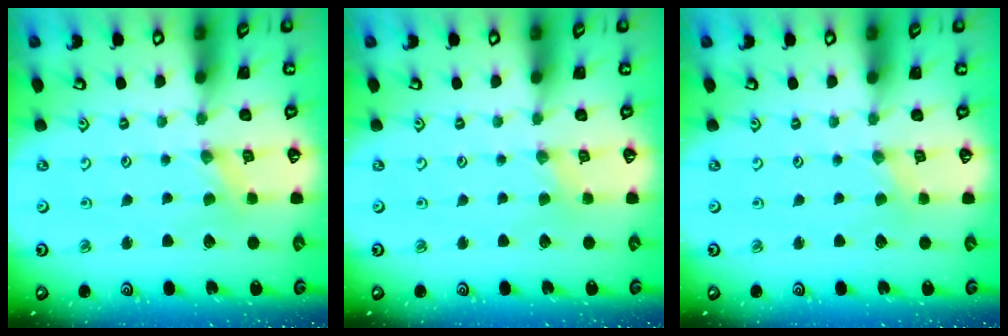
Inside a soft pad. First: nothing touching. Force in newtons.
{"total": 1.8, "press": 1.8, "slide": 0.3}
{"total": 0.0}